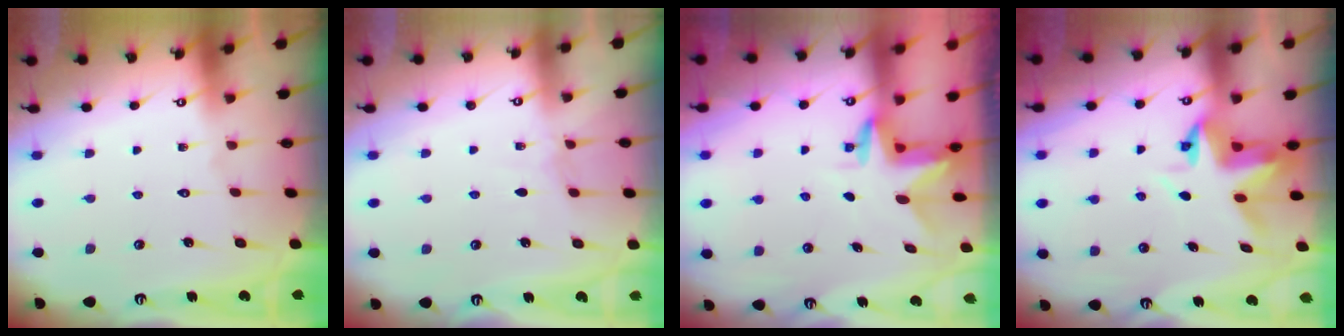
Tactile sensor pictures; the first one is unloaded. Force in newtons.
{"total": 2.5, "press": 2.5, "slide": 0.3}
{"total": 3.0, "press": 3.0, "slide": 0.2}
{"total": 4.2, "press": 4.2, "slide": 0.3}